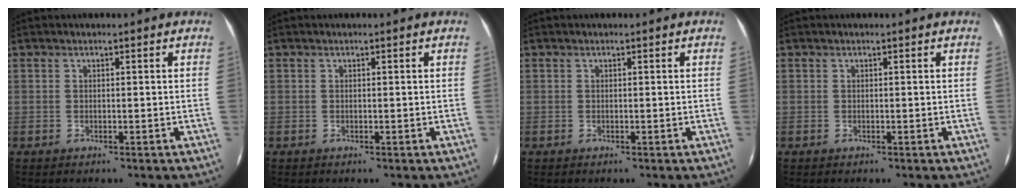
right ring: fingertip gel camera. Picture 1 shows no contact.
{"total": 0.0}
{"total": 0.0}
{"total": 0.0}